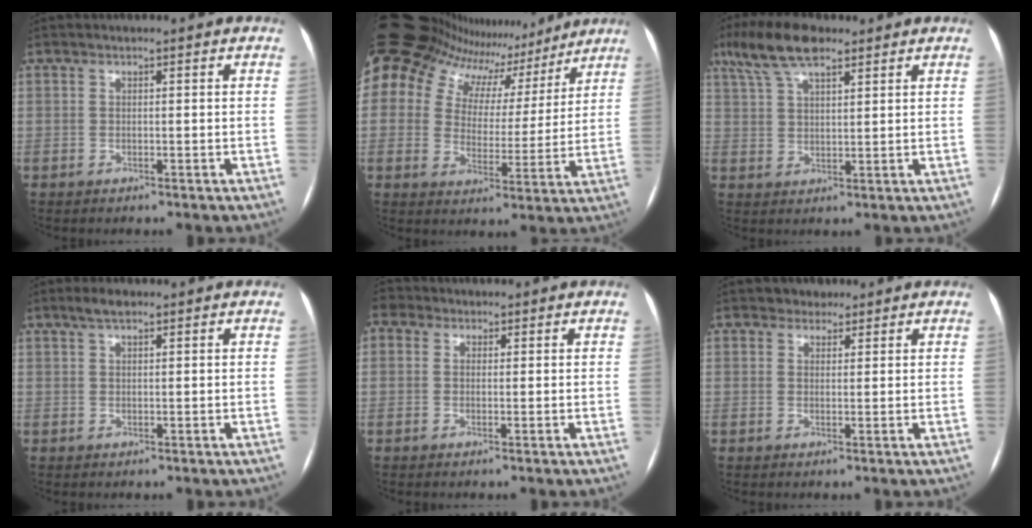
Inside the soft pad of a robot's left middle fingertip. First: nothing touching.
{"total": 20.2, "force": [16.3, 9.6, 7.1], "torque": [-0.158, 0.031, 0.234]}
{"total": 9.4, "force": [6.5, 2.8, 6.2], "torque": [-0.129, 0.027, 0.121]}
{"total": 2.5, "force": [1.7, 0.6, 1.7], "torque": [-0.036, 0.012, 0.033]}
{"total": 3.2, "force": [1.4, 2.7, 1.2], "torque": [-0.032, 0.023, 0.027]}
{"total": 2.2, "force": [1.6, 1.5, 0.1], "torque": [0.002, 0.006, 0.021]}